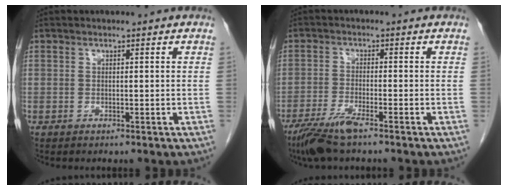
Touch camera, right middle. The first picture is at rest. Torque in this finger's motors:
{"motor_torque": [-0.28, -0.26, 0.08, 0.03]}